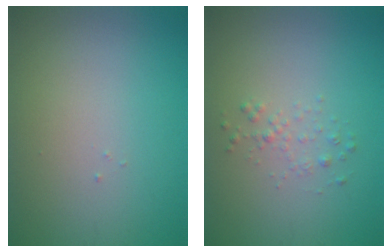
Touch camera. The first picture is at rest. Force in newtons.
{"total": 1.1, "press": 1.1, "slide": 0.1}